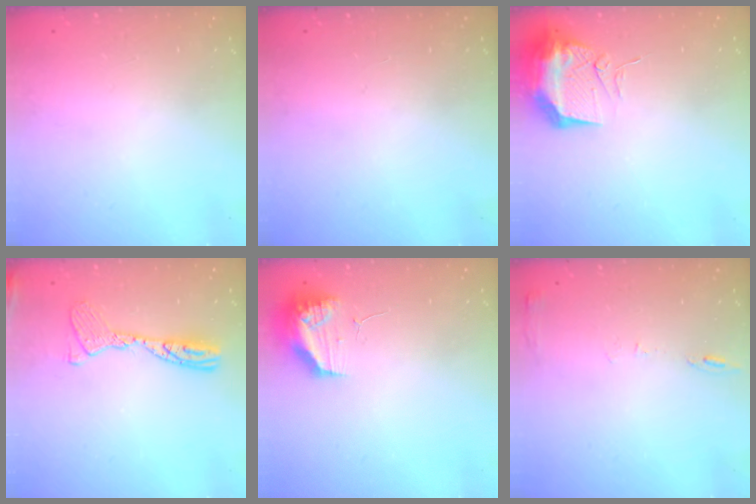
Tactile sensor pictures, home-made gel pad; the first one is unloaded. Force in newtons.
{"total": 0.0}
{"total": 11.4, "press": 11.2, "slide": 1.9}
{"total": 12.0, "press": 11.9, "slide": 1.1}
{"total": 9.7, "press": 9.7, "slide": 0.9}
{"total": 6.0, "press": 6.0, "slide": 0.6}